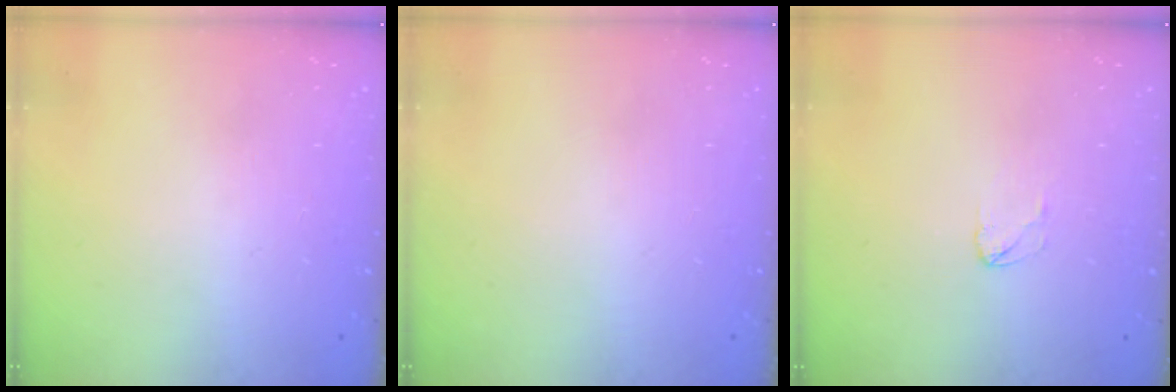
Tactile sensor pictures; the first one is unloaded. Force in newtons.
{"total": 0.0}
{"total": 2.5, "press": 2.5, "slide": 0.1}